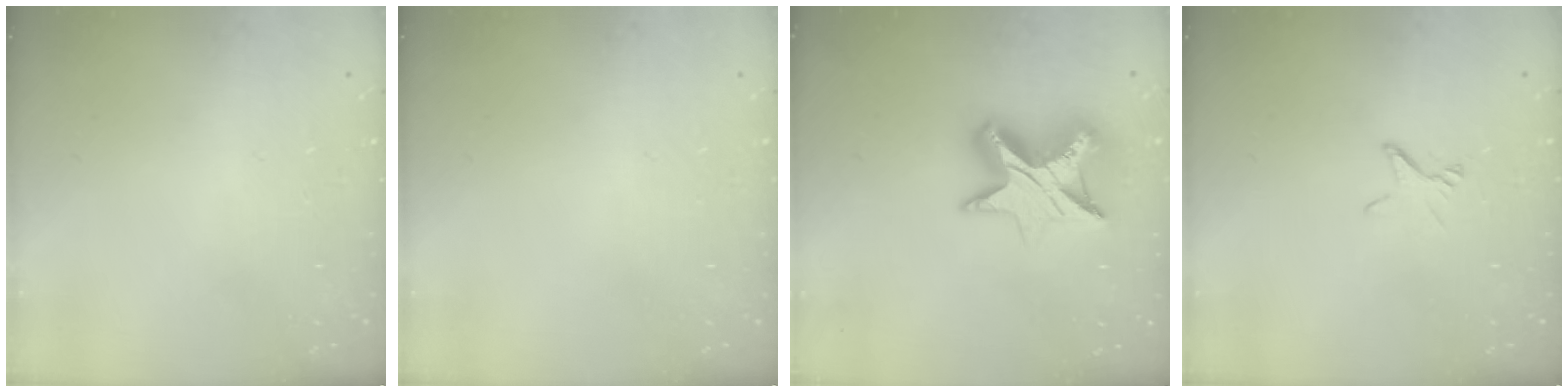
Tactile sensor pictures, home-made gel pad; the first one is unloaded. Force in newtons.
{"total": 0.0}
{"total": 11.3, "press": 11.3, "slide": 0.8}
{"total": 2.3, "press": 2.3, "slide": 0.2}